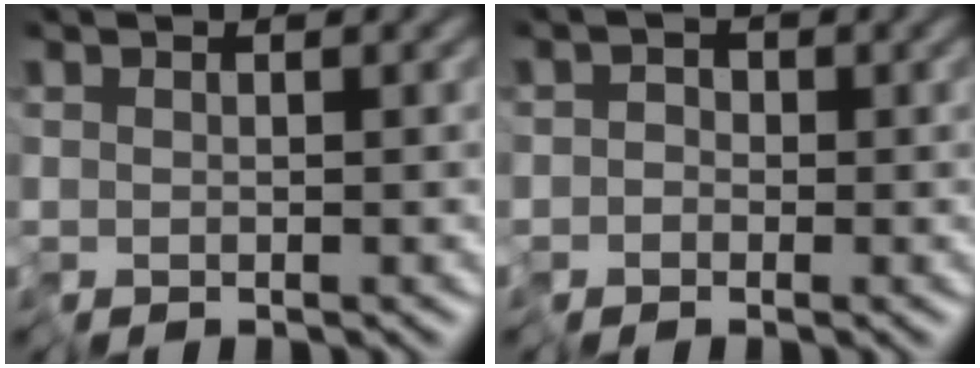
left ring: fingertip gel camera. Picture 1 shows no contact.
{"total": 1.5, "force": [-0.9, 1.2, 0.3], "torque": [0.003, 0.005, -0.023]}